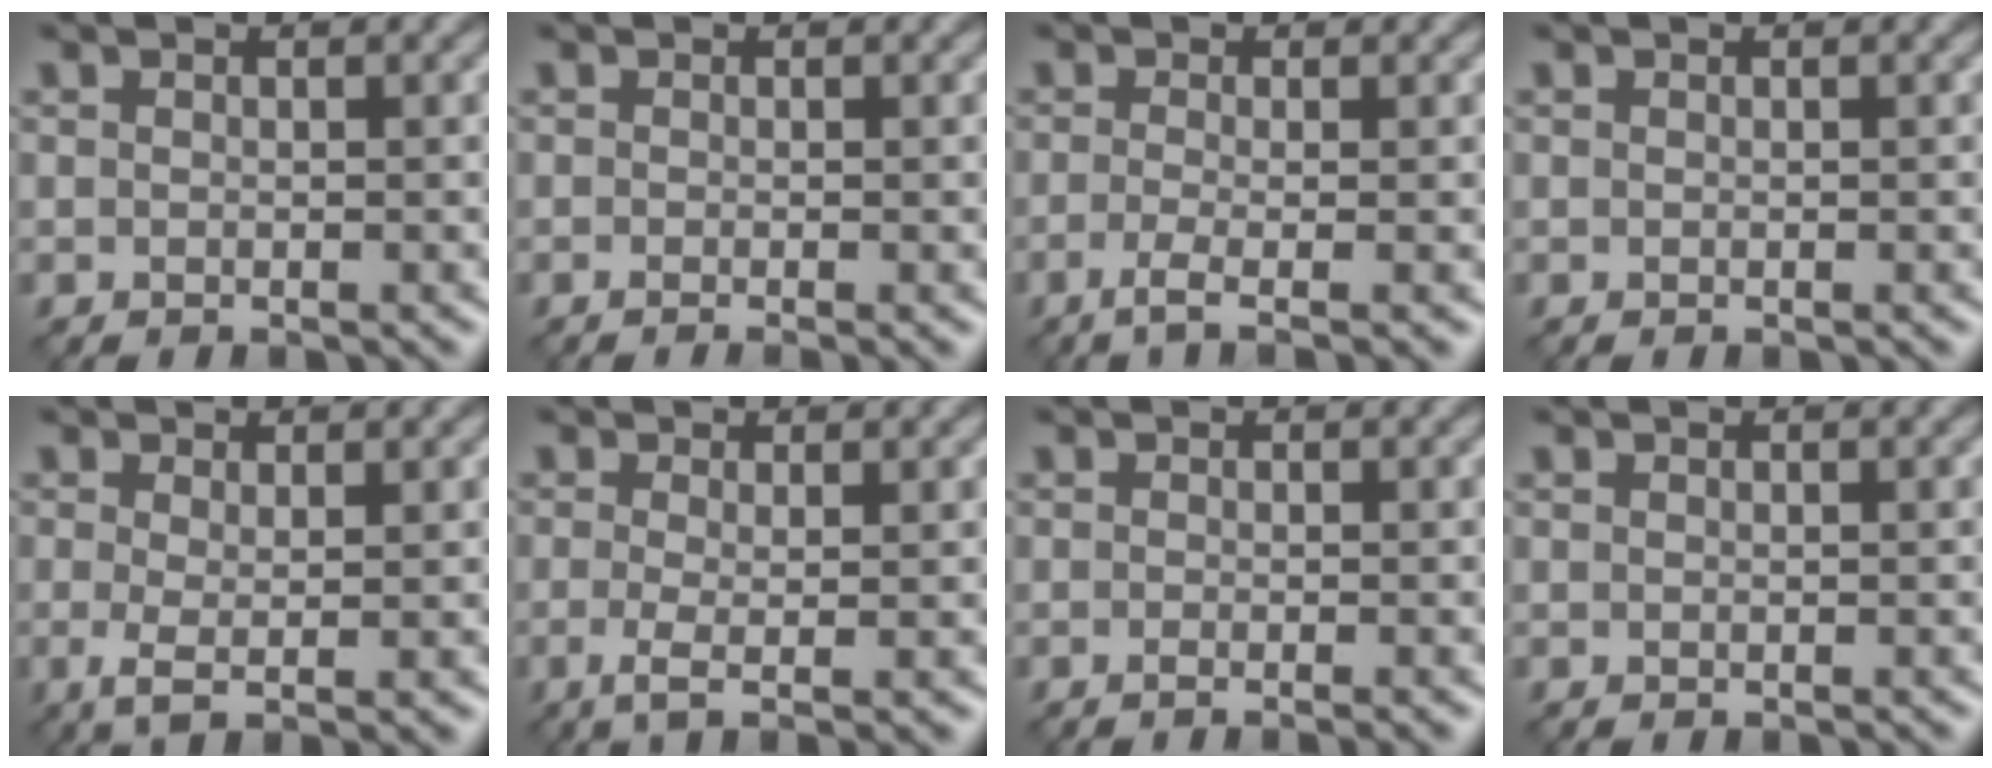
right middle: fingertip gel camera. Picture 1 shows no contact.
{"total": 1.4, "force": [-0.4, 0.4, 1.2], "torque": [-0.013, -0.010, -0.010]}
{"total": 3.1, "force": [-1.1, 0.9, 2.8], "torque": [-0.046, -0.009, -0.029]}
{"total": 0.0}
{"total": 2.3, "force": [0.0, 0.4, 2.3], "torque": [-0.046, -0.007, -0.001]}
{"total": 2.9, "force": [-0.4, 0.7, 2.8], "torque": [-0.053, -0.009, -0.010]}
{"total": 1.4, "force": [-0.5, 0.4, 1.3], "torque": [-0.012, -0.007, -0.013]}
{"total": 0.0}